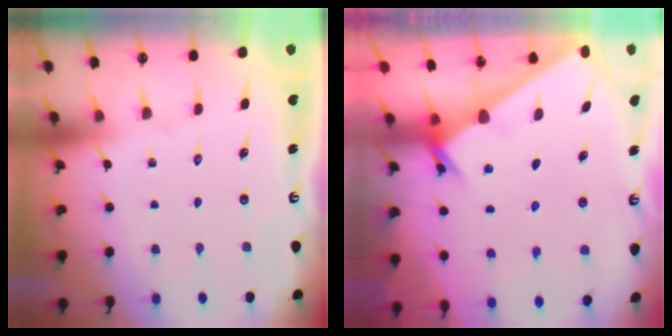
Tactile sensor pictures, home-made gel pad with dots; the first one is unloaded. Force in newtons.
{"total": 2.4, "press": 2.4, "slide": 0.2}